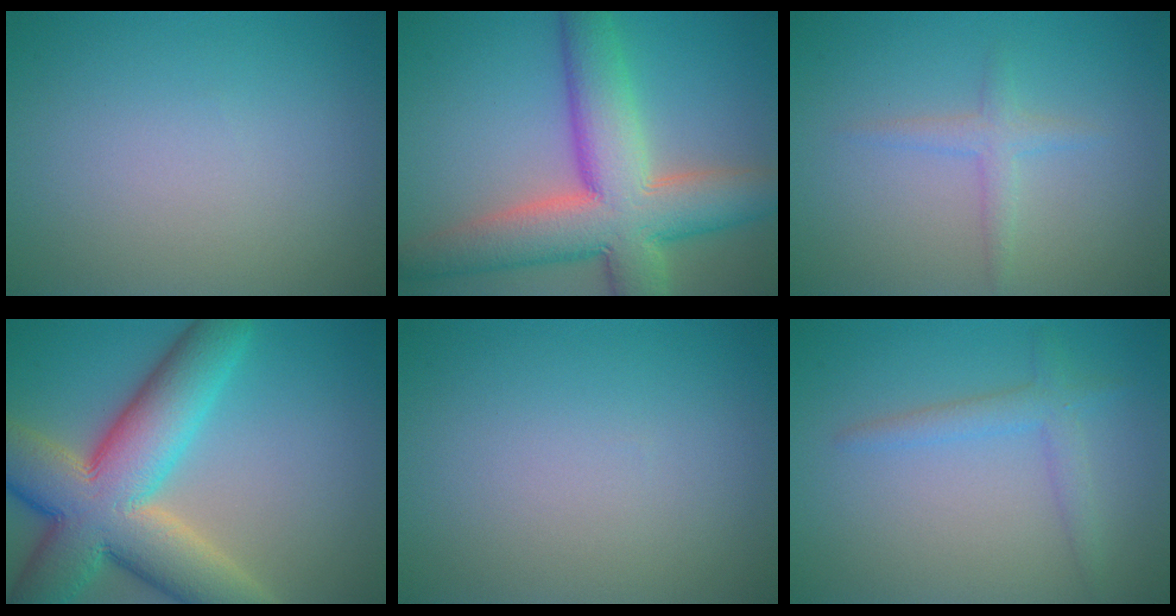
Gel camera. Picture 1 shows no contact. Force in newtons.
{"total": 11.0, "press": 11.0, "slide": 0.7}
{"total": 1.6, "press": 1.6, "slide": 0.1}
{"total": 13.1, "press": 13.1, "slide": 0.4}
{"total": 0.0}
{"total": 1.3, "press": 1.3, "slide": 0.1}